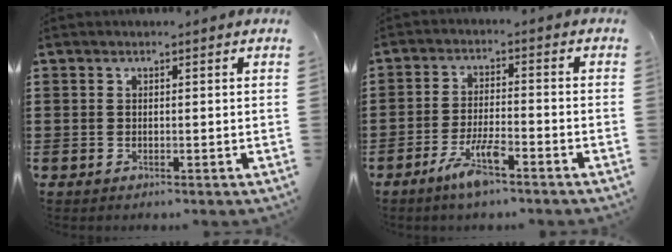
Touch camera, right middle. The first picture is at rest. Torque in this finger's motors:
{"motor_torque": [1.27, -0.86, 0.58, 0.11]}